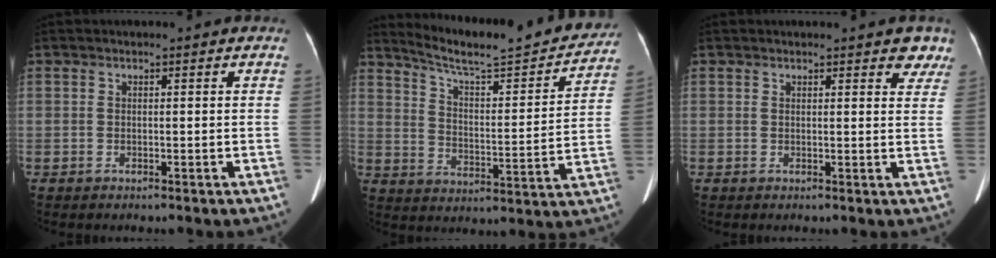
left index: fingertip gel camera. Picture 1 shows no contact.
{"total": 20.3, "force": [18.7, 1.9, 7.7], "torque": [-0.118, -0.030, 0.258]}
{"total": 4.1, "force": [3.4, 1.5, 1.7], "torque": [0.004, -0.006, 0.026]}